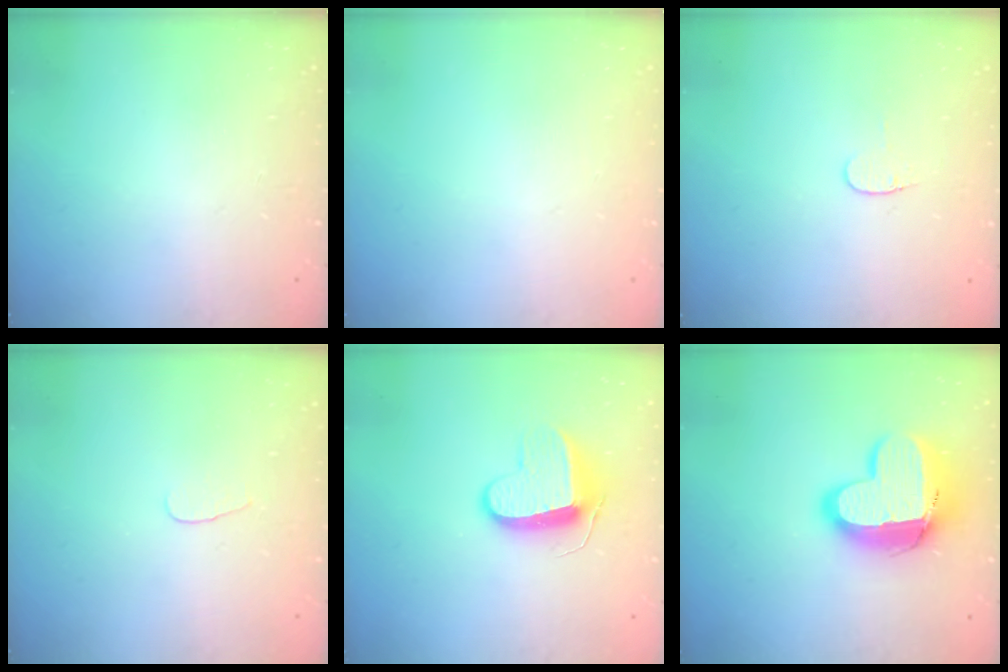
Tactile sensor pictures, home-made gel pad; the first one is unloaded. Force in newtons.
{"total": 0.0}
{"total": 3.2, "press": 3.1, "slide": 0.4}
{"total": 2.8, "press": 2.8, "slide": 0.3}
{"total": 9.9, "press": 9.9, "slide": 0.2}
{"total": 15.3, "press": 15.2, "slide": 1.2}